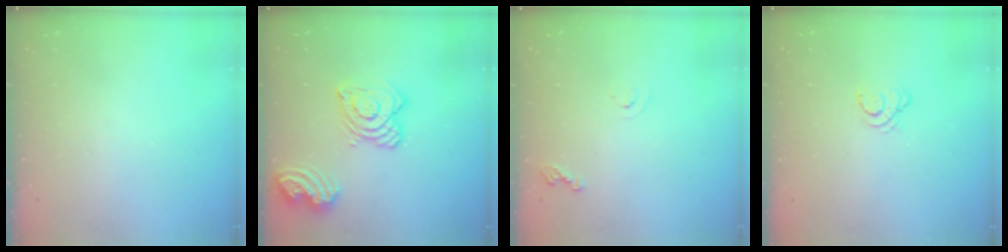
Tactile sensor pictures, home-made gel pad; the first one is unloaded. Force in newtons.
{"total": 15.7, "press": 15.6, "slide": 1.6}
{"total": 3.7, "press": 3.6, "slide": 0.5}
{"total": 3.2, "press": 3.1, "slide": 0.5}